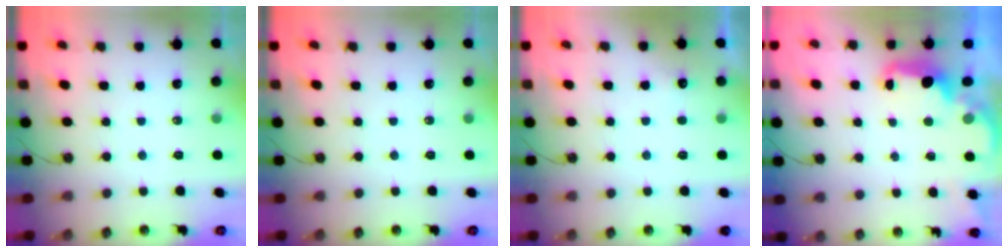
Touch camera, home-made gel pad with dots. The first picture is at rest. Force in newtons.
{"total": 0.0}
{"total": 4.3, "press": 4.2, "slide": 1.1}
{"total": 2.4, "press": 2.3, "slide": 0.8}